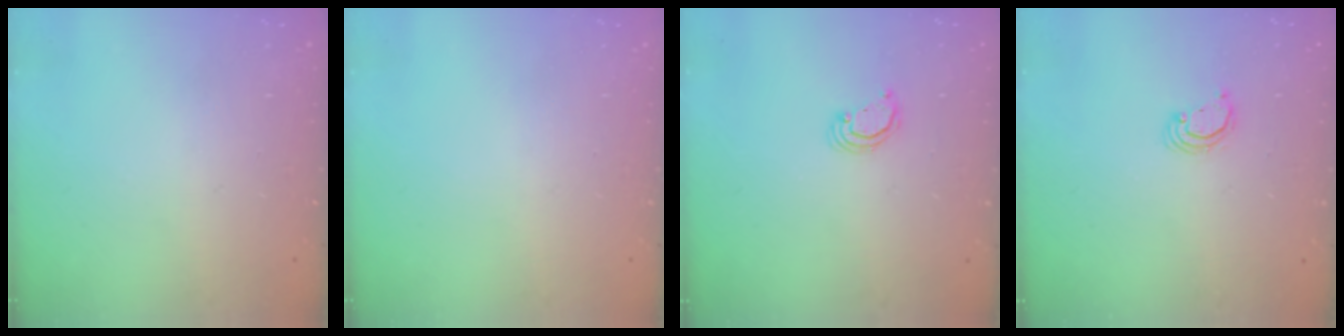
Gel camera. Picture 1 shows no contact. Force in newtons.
{"total": 0.0}
{"total": 2.3, "press": 2.3, "slide": 0.3}
{"total": 2.7, "press": 2.7, "slide": 0.1}